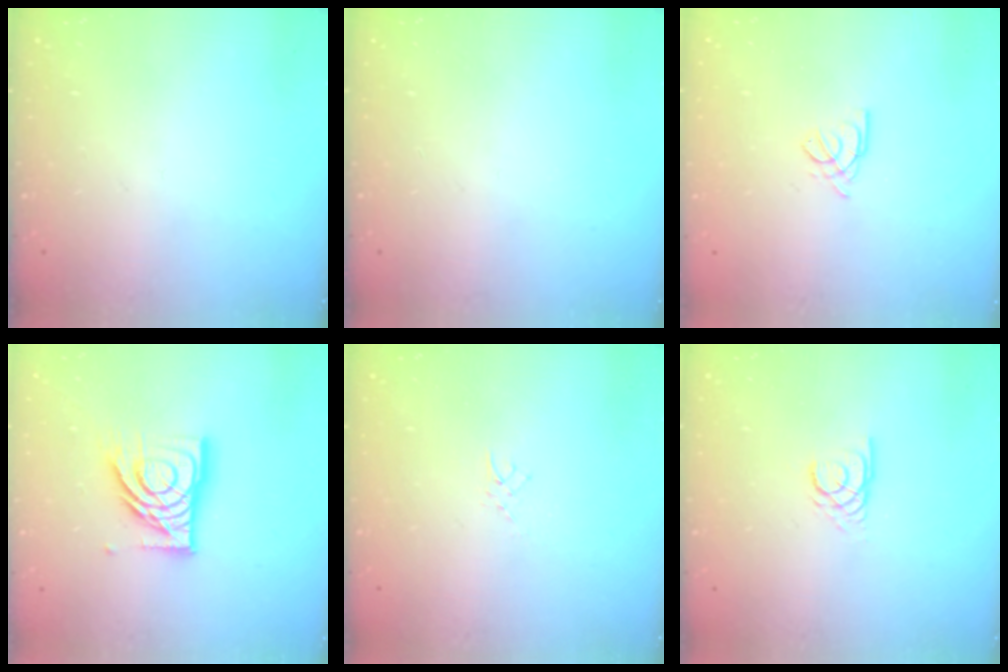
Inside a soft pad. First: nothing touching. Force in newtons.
{"total": 0.0}
{"total": 2.0, "press": 2.0, "slide": 0.4}
{"total": 15.1, "press": 14.9, "slide": 1.9}
{"total": 2.4, "press": 2.4, "slide": 0.4}
{"total": 2.7, "press": 2.7, "slide": 0.1}